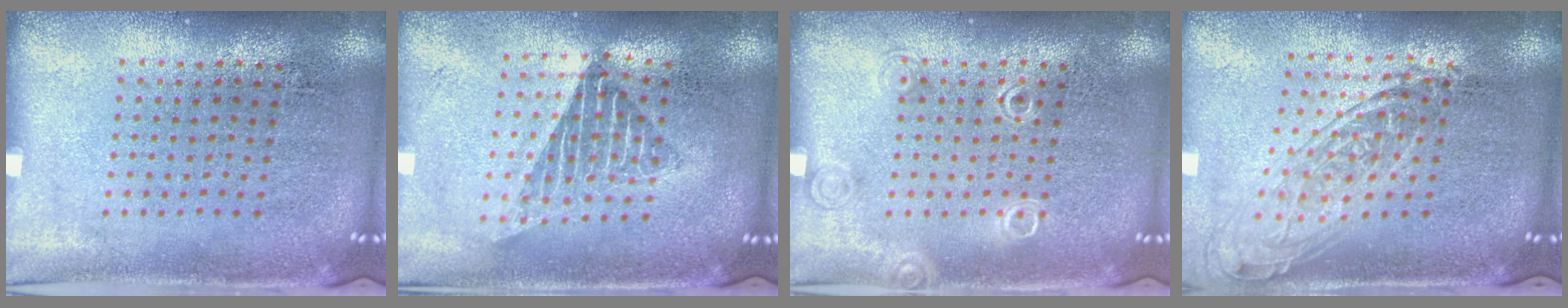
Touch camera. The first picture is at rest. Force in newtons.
{"total": 1.6, "press": 1.4, "slide": 0.9}
{"total": 1.2, "press": 1.2, "slide": 0.2}
{"total": 1.7, "press": 1.3, "slide": 1.1}